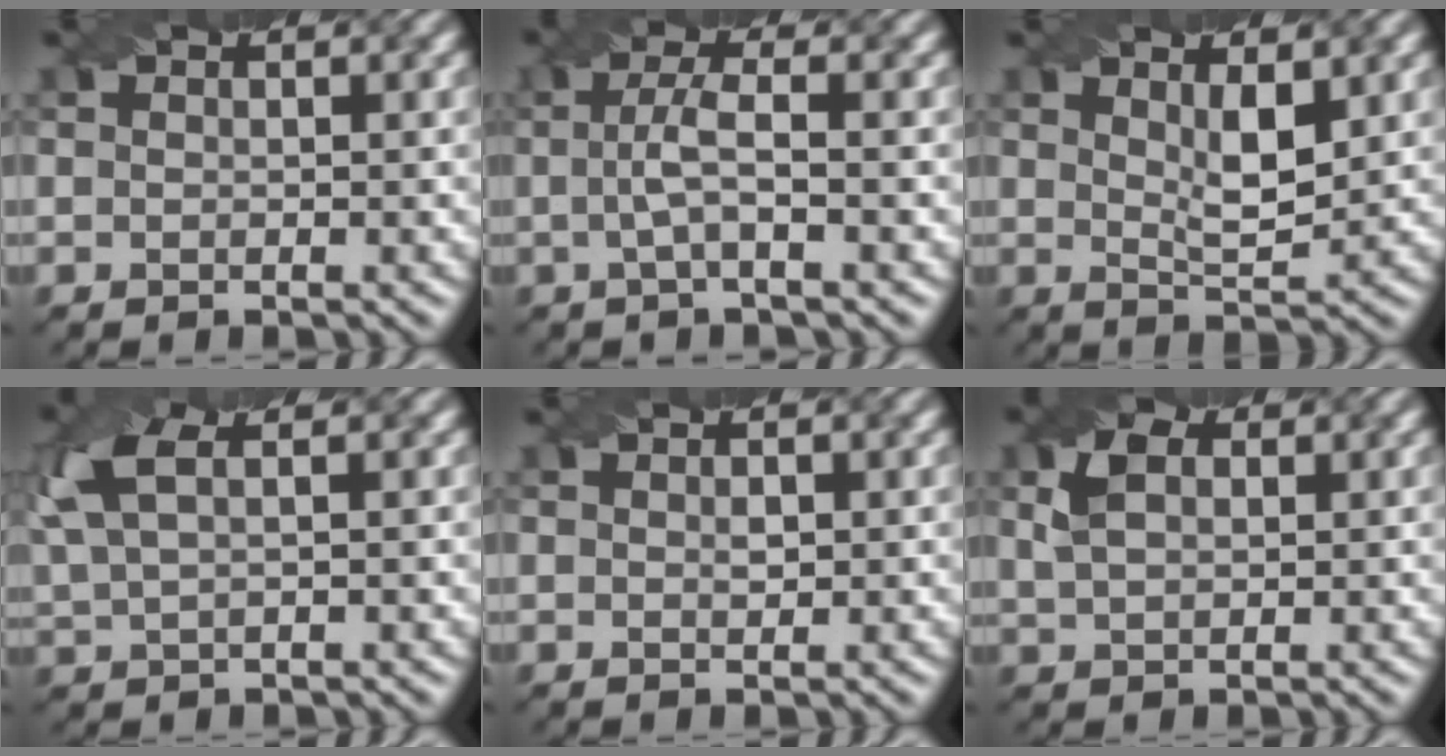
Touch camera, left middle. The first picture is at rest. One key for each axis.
{"total": 2.7, "fx": -0.2, "fy": 0.6, "fz": 2.7, "tx": -0.056, "ty": 0.004, "tz": -0.005}
{"total": 3.0, "fx": 1.2, "fy": 0.8, "fz": 2.6, "tx": -0.049, "ty": -0.008, "tz": 0.023}
{"total": 5.4, "fx": 2.0, "fy": 2.5, "fz": 4.4, "tx": -0.107, "ty": 0.016, "tz": 0.042}
{"total": 0.7, "fx": 0.1, "fy": 0.4, "fz": 0.6, "tx": -0.009, "ty": 0.000, "tz": 0.002}
{"total": 3.2, "fx": 1.1, "fy": 2.1, "fz": 2.1, "tx": -0.051, "ty": 0.005, "tz": 0.022}